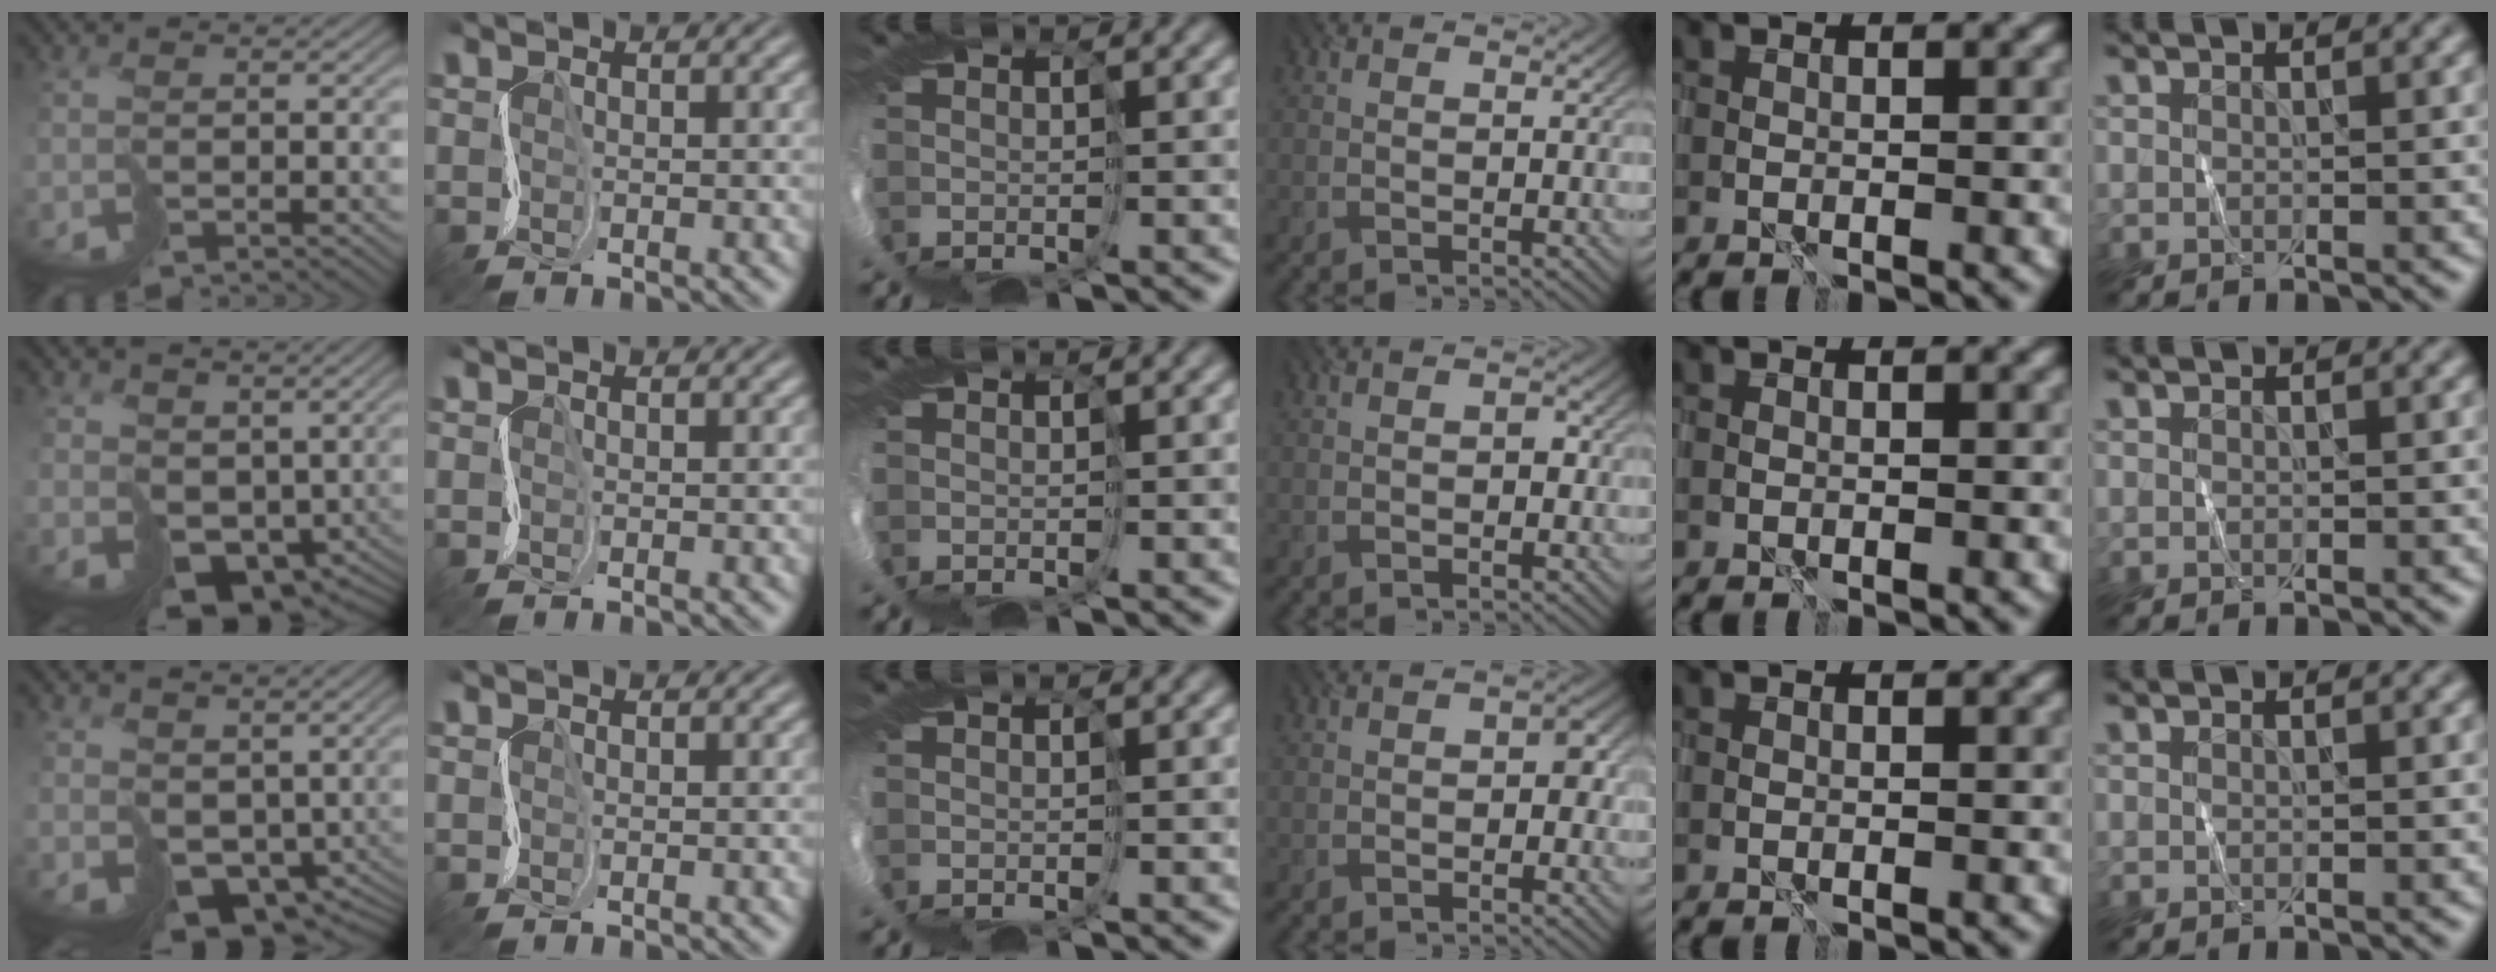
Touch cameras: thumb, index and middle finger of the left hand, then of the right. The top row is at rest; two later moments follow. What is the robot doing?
{"motion": "cut", "object": "tissue"}